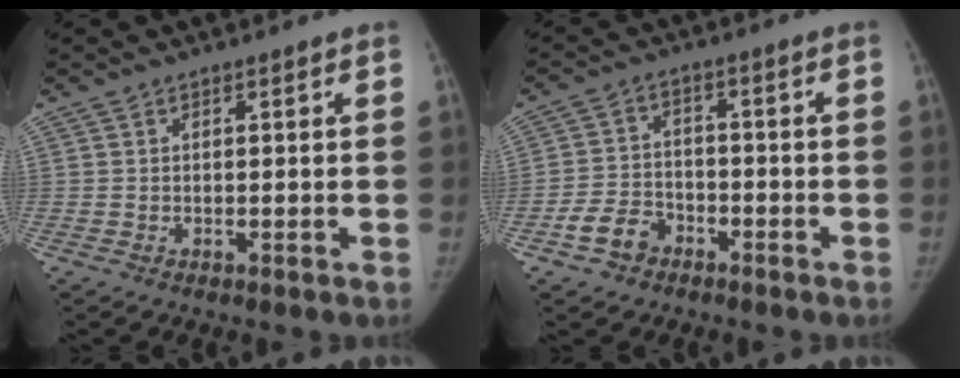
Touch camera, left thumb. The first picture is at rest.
{"total": 6.0, "force": [-3.6, 4.3, 2.3], "torque": [-0.037, 0.027, -0.062]}